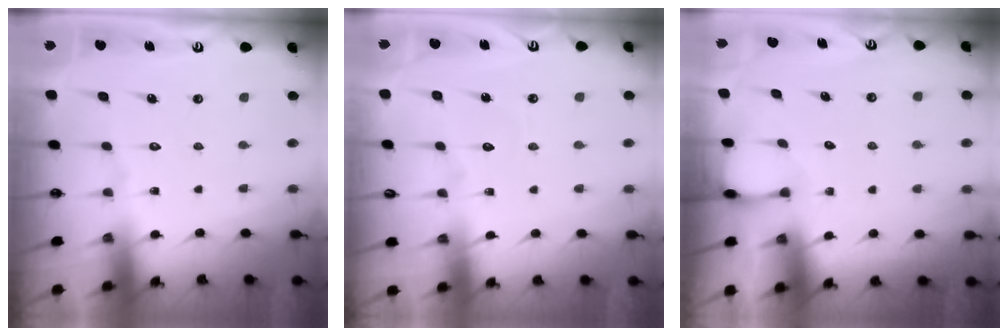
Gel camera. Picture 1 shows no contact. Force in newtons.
{"total": 3.5, "press": 3.5, "slide": 0.2}
{"total": 2.0, "press": 2.0, "slide": 0.3}